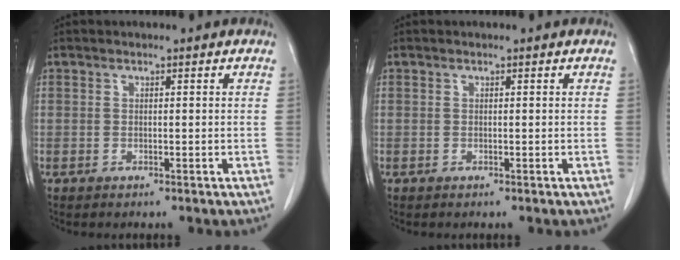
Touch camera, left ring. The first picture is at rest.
{"total": 0.0}